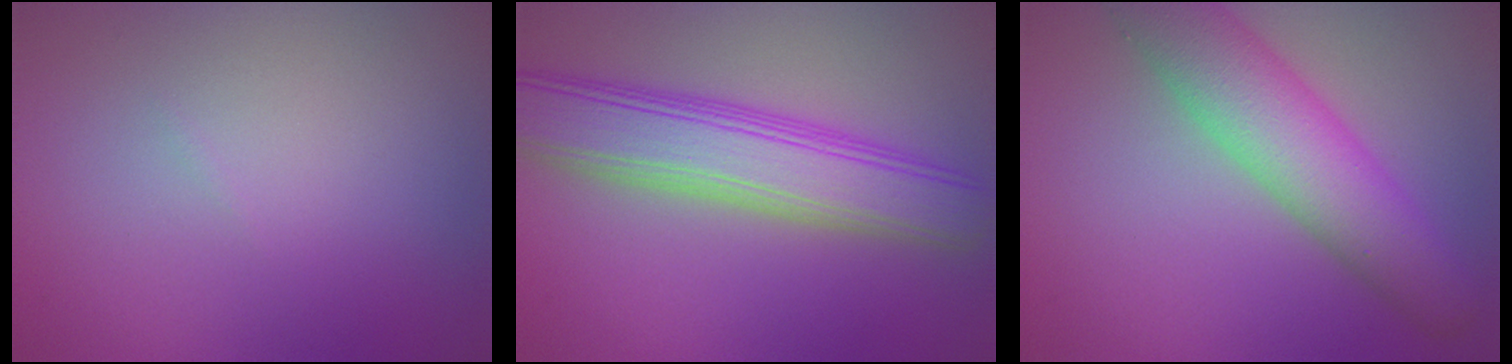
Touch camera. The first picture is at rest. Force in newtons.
{"total": 7.8, "press": 7.8, "slide": 0.5}
{"total": 7.8, "press": 7.8, "slide": 0.5}